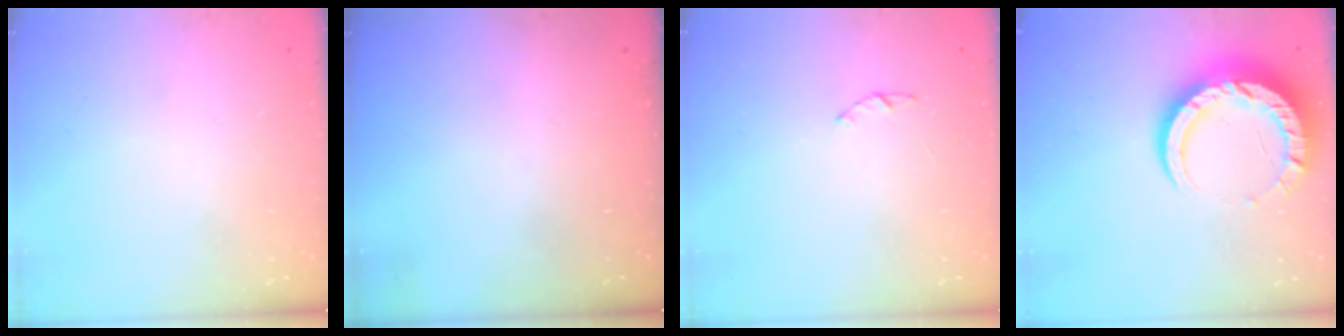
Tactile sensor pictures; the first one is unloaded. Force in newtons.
{"total": 0.0}
{"total": 1.0, "press": 0.9, "slide": 0.3}
{"total": 12.7, "press": 12.7, "slide": 0.8}